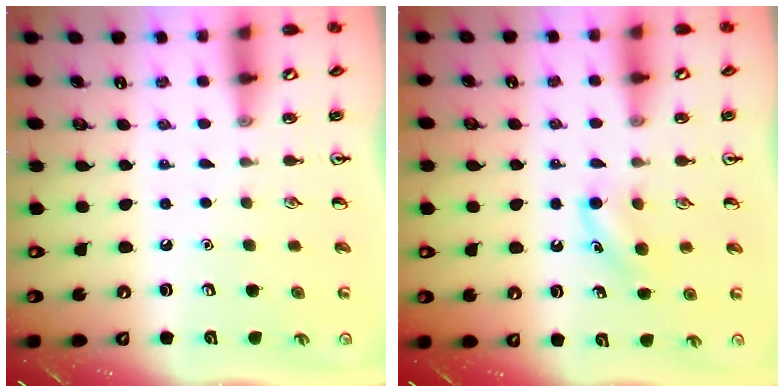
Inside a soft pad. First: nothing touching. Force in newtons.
{"total": 5.9, "press": 5.6, "slide": 1.9}